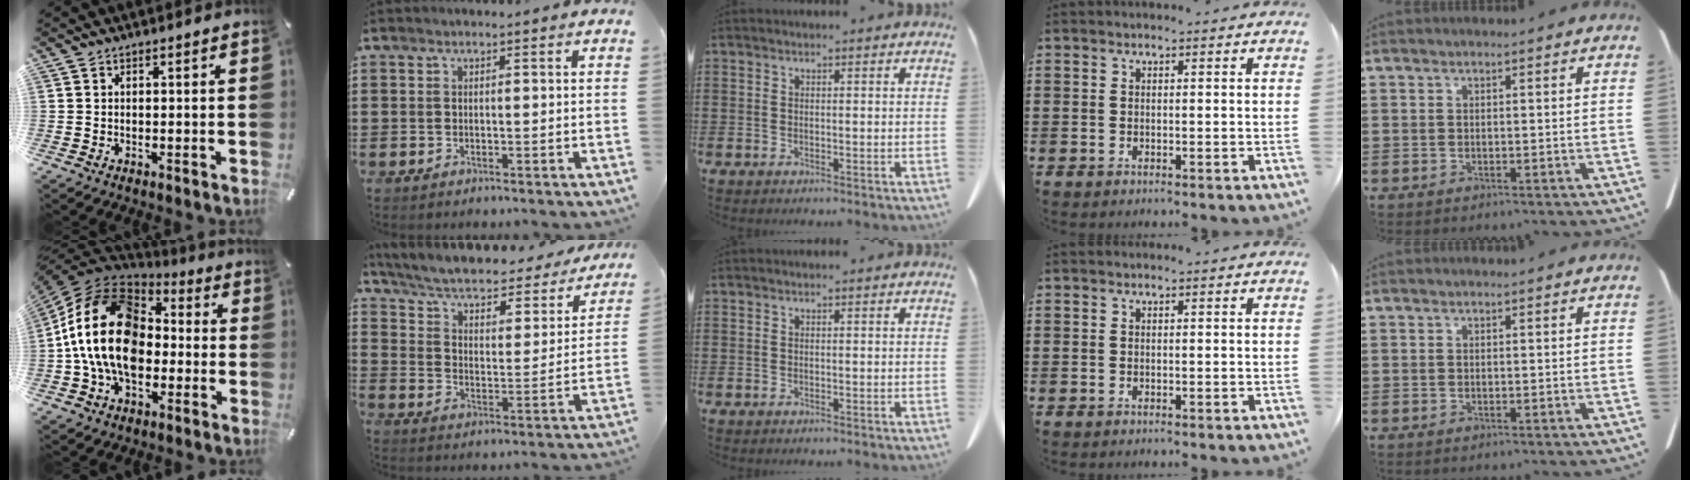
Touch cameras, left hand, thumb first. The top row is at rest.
{"thumb": {"total": 21.1, "force": [-2.1, 15.0, 14.6], "torque": [-0.295, 0.026, -0.039]}, "index": {"total": 5.0, "force": [4.1, 1.2, 2.6], "torque": [-0.071, -0.034, 0.063]}}